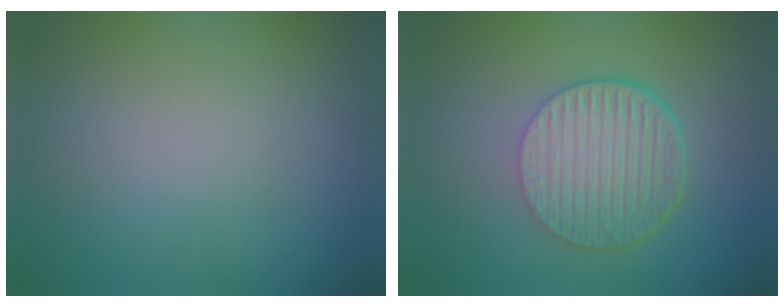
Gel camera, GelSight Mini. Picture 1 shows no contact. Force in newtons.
{"total": 6.4, "press": 4.4, "slide": 4.7}